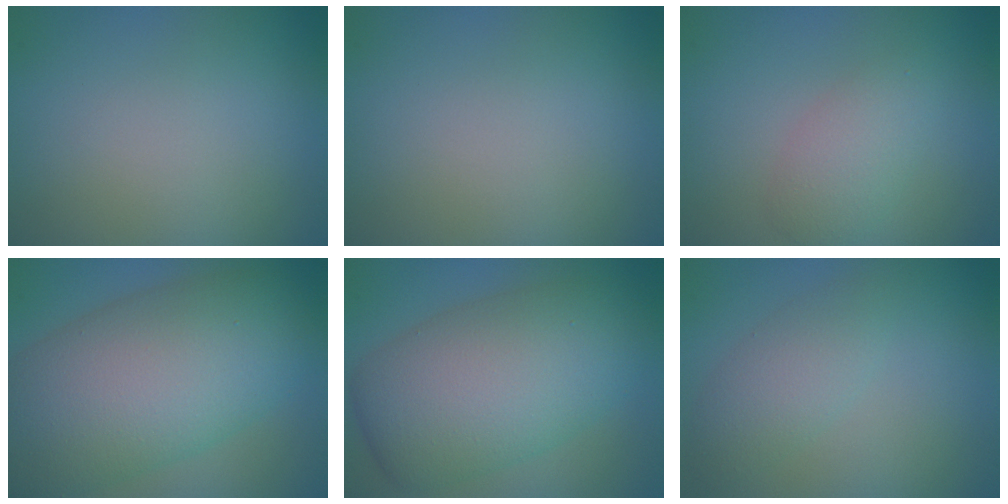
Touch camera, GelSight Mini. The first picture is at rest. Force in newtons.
{"total": 0.0}
{"total": 2.6, "press": 2.6, "slide": 0.1}
{"total": 12.0, "press": 11.9, "slide": 0.6}
{"total": 9.6, "press": 9.6, "slide": 0.4}
{"total": 2.8, "press": 2.8, "slide": 0.1}